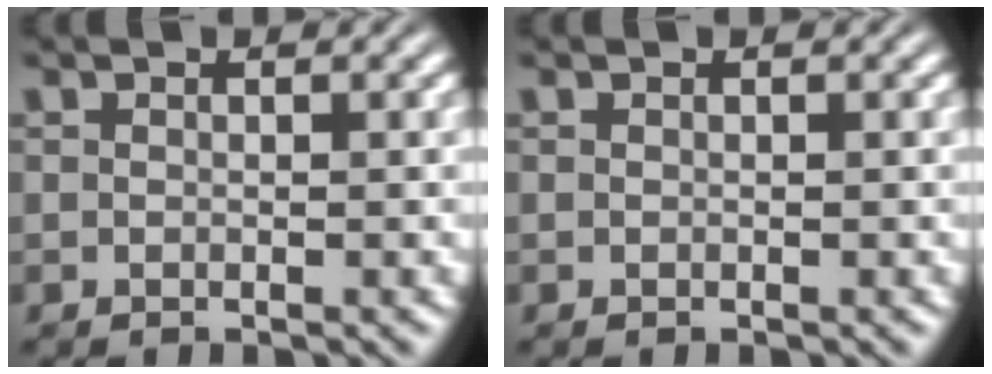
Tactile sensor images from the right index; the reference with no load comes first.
{"total": 0.0}